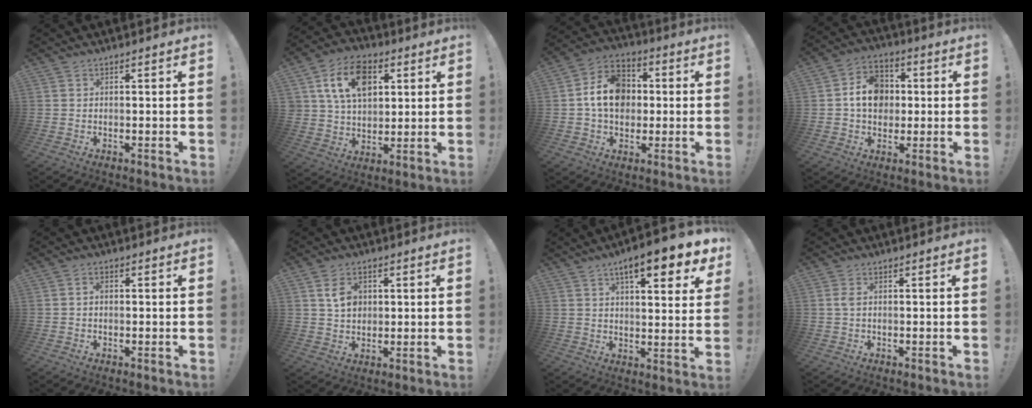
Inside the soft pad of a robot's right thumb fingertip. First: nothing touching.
{"total": 15.3, "force": [6.0, 10.8, 8.9], "torque": [-0.145, -0.006, 0.117]}
{"total": 13.9, "force": [1.1, 11.0, 8.4], "torque": [-0.135, 0.011, 0.027]}
{"total": 12.2, "force": [1.2, 10.1, 6.7], "torque": [-0.104, 0.010, 0.029]}
{"total": 1.4, "force": [-0.1, 1.0, 1.0], "torque": [-0.023, 0.006, -0.002]}
{"total": 4.4, "force": [1.6, 2.8, 3.0], "torque": [-0.045, -0.003, 0.027]}
{"total": 11.1, "force": [6.5, 2.5, 8.6], "torque": [-0.121, -0.034, 0.101]}
{"total": 1.6, "force": [0.3, 0.7, 1.4], "torque": [-0.030, 0.005, 0.005]}